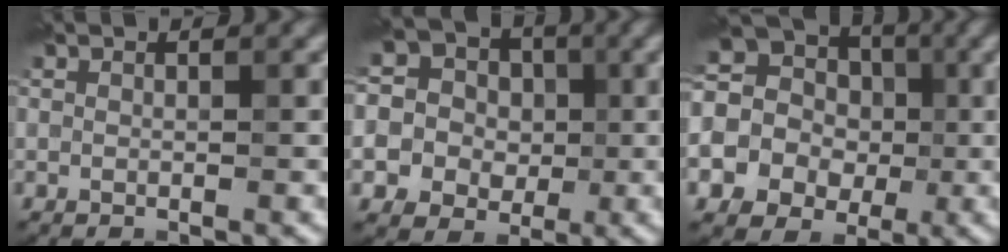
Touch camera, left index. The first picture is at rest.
{"total": 10.0, "force": [-0.7, 9.5, 3.2], "torque": [-0.095, 0.013, -0.037]}
{"total": 16.6, "force": [0.1, 15.5, 6.0], "torque": [-0.163, 0.000, -0.038]}